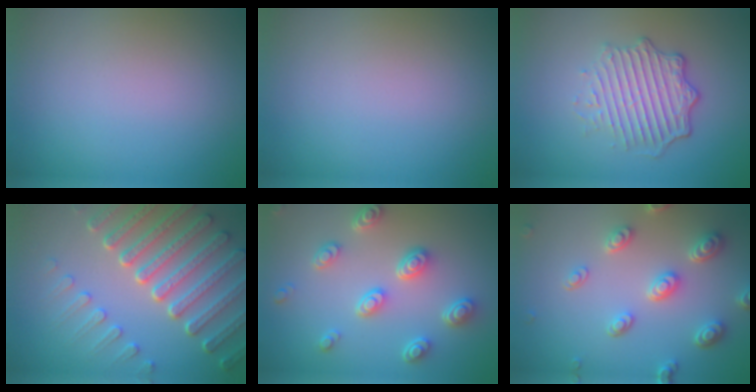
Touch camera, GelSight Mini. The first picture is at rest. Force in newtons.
{"total": 0.0}
{"total": 5.0, "press": 3.5, "slide": 3.5}
{"total": 7.4, "press": 5.7, "slide": 4.7}
{"total": 4.4, "press": 3.6, "slide": 2.6}
{"total": 4.6, "press": 3.7, "slide": 2.7}